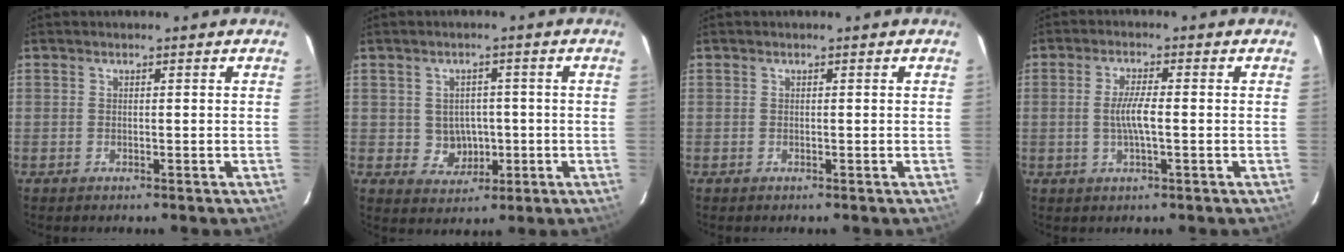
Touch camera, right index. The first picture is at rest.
{"total": 5.1, "force": [-0.5, 4.9, 1.5], "torque": [-0.037, 0.013, 0.009]}
{"total": 0.0}
{"total": 4.5, "force": [-0.6, 0.5, 4.5], "torque": [-0.083, -0.002, -0.010]}